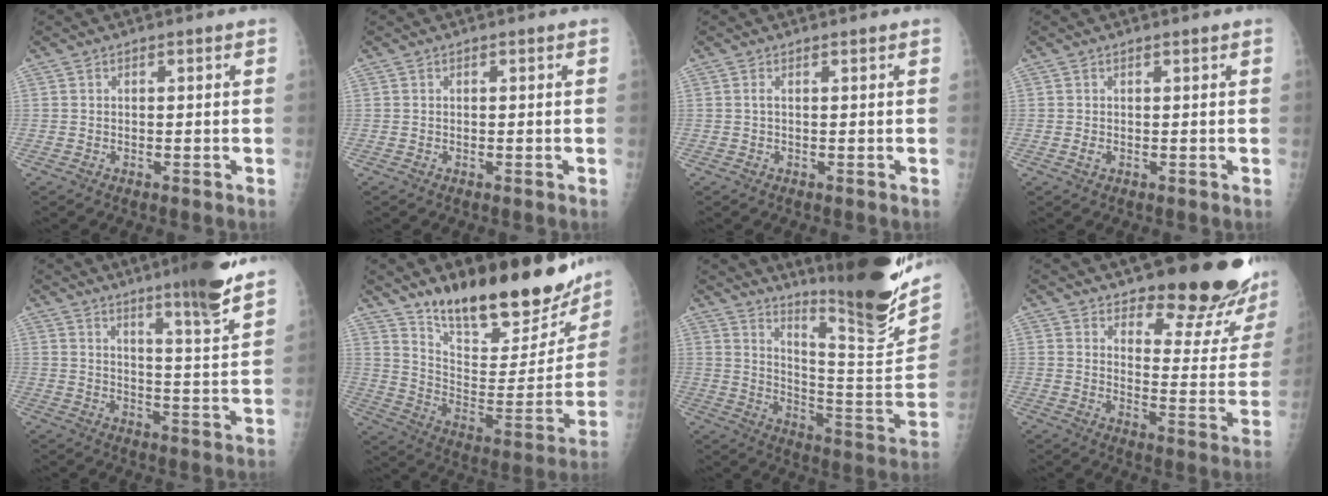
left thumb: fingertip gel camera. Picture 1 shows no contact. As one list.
[{"total": 0.0}, {"total": 0.7, "force": [0.3, 0.0, 0.7], "torque": [-0.021, 0.003, 0.005]}, {"total": 1.1, "force": [0.3, 0.5, 0.9], "torque": [-0.019, 0.005, 0.008]}, {"total": 12.5, "force": [9.4, 0.5, 8.2], "torque": [-0.107, -0.064, 0.133]}, {"total": 26.7, "force": [20.6, 8.9, 14.4], "torque": [-0.184, -0.103, 0.309]}, {"total": 25.7, "force": [19.2, 3.5, 16.7], "torque": [-0.232, -0.132, 0.286]}, {"total": 20.7, "force": [17.6, 5.4, 9.6], "torque": [-0.082, -0.148, 0.224]}]